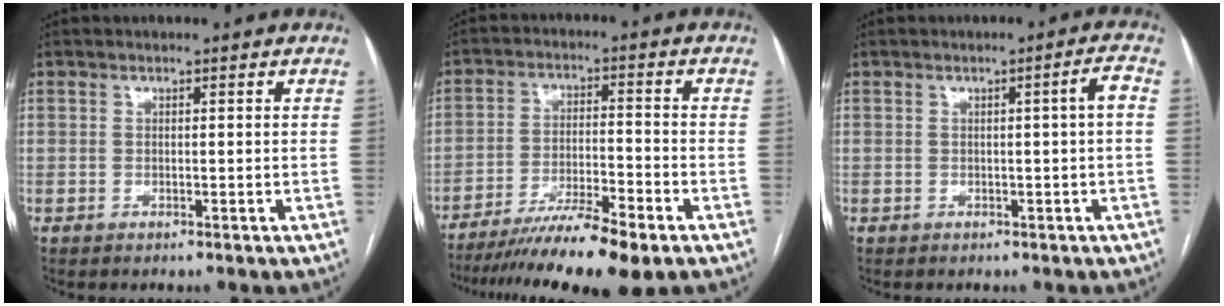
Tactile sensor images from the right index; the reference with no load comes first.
{"total": 12.5, "force": [-9.7, 0.1, 8.0], "torque": [-0.132, -0.023, -0.159]}
{"total": 2.3, "force": [-0.1, -0.3, 2.3], "torque": [-0.030, 0.004, 0.000]}